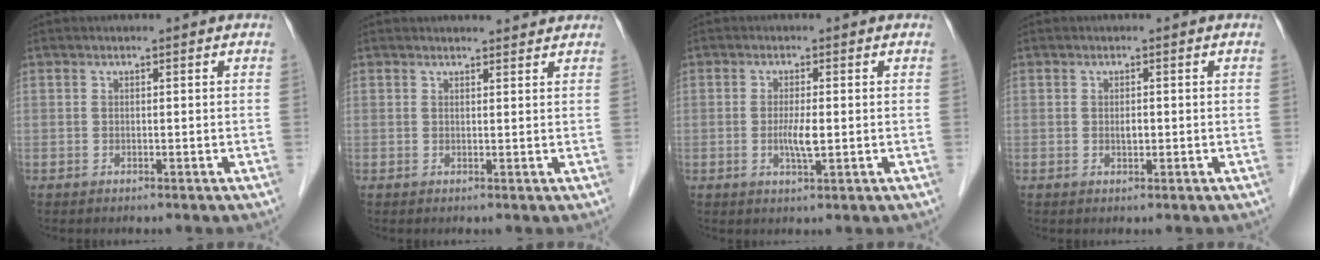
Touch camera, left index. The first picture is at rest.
{"total": 3.4, "force": [3.3, 0.5, 0.4], "torque": [-0.009, 0.008, 0.036]}
{"total": 3.0, "force": [-0.3, 0.4, 2.9], "torque": [-0.060, -0.005, -0.005]}
{"total": 1.0, "force": [0.0, 0.5, 0.8], "torque": [-0.016, 0.000, 0.000]}